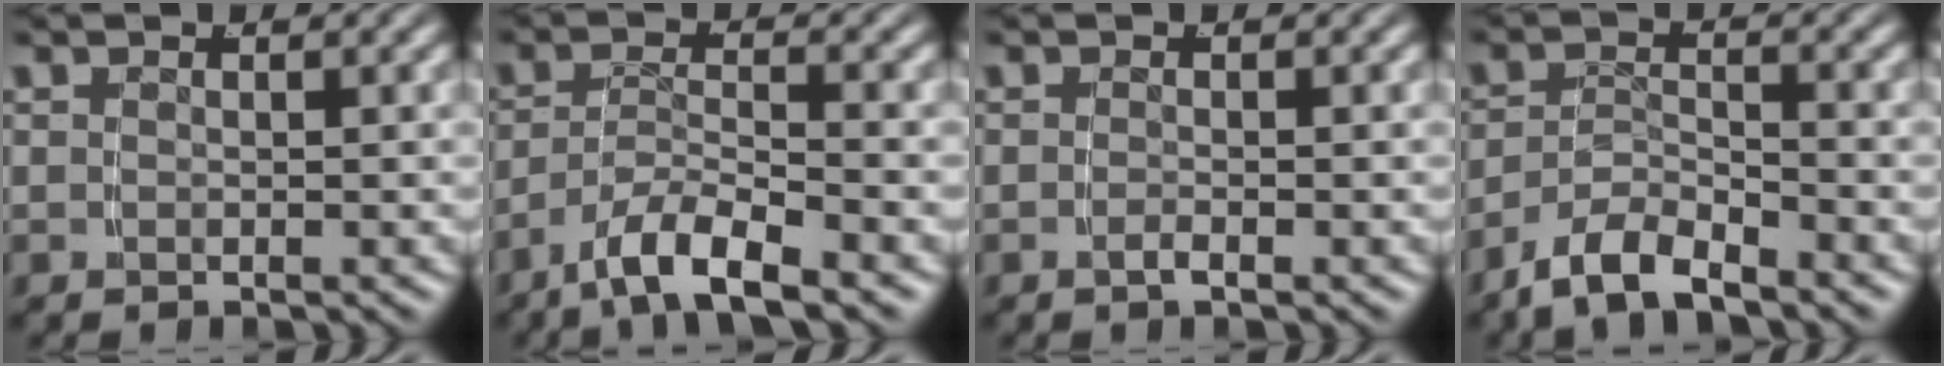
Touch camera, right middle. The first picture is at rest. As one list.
[{"total": 4.6, "force": [-3.2, 1.1, 3.1], "torque": [-0.053, -0.008, -0.055]}, {"total": 0.9, "force": [-0.8, 0.0, 0.4], "torque": [-0.008, 0.001, -0.016]}, {"total": 4.5, "force": [-3.5, 1.9, 2.1], "torque": [-0.042, -0.004, -0.064]}]